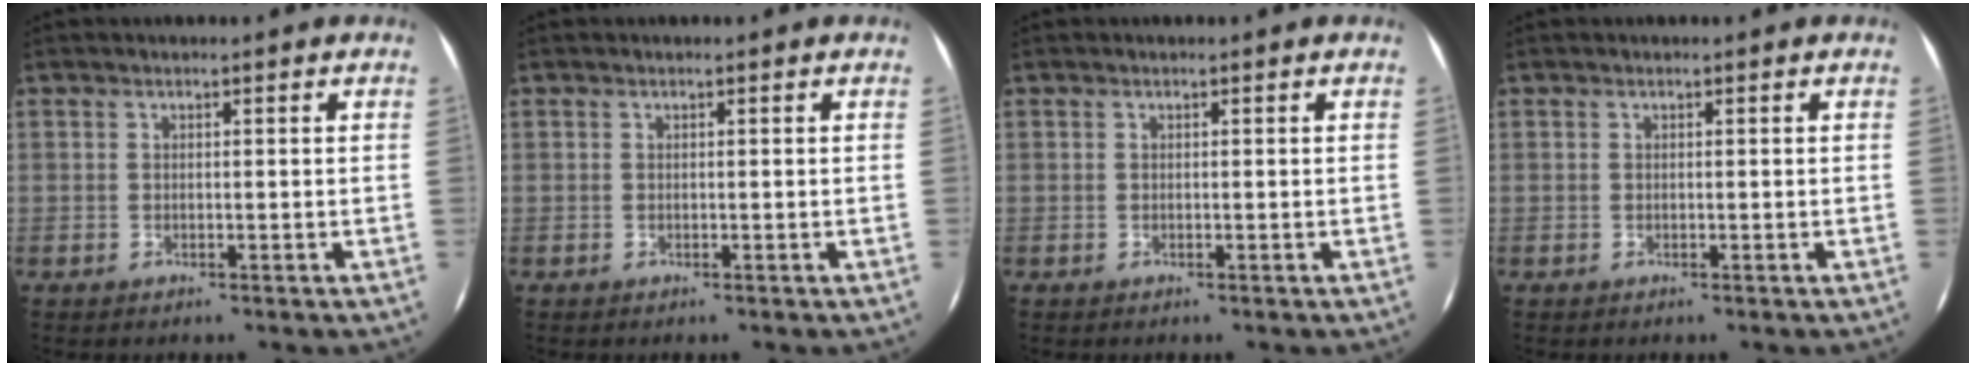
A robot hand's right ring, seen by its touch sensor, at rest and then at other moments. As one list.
[{"total": 0.0}, {"total": 0.0}, {"total": 0.0}]